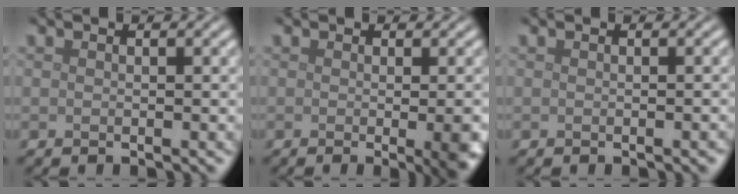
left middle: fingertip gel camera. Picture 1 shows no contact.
{"total": 4.5, "force": [-0.8, 1.5, 4.2], "torque": [-0.040, -0.009, -0.007]}
{"total": 0.6, "force": [-0.3, 0.1, 0.5], "torque": [-0.004, 0.000, -0.002]}